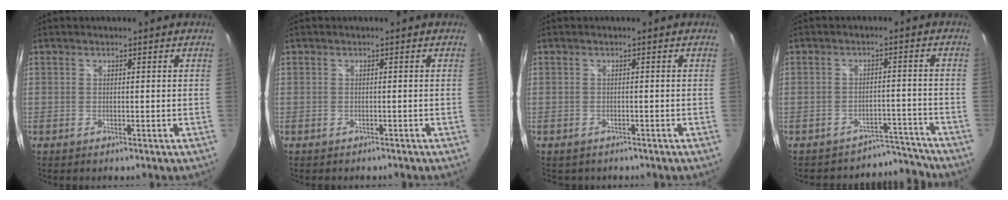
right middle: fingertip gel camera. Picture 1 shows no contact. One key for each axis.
{"total": 0.8, "fx": -0.8, "fy": 0.3, "fz": 0.2, "tx": -0.007, "ty": -0.002, "tz": -0.010}
{"total": 1.5, "fx": -1.1, "fy": 1.0, "fz": 0.3, "tx": -0.011, "ty": -0.004, "tz": -0.015}
{"total": 5.4, "fx": -5.1, "fy": 1.0, "fz": -1.3, "tx": 0.030, "ty": 0.030, "tz": -0.072}